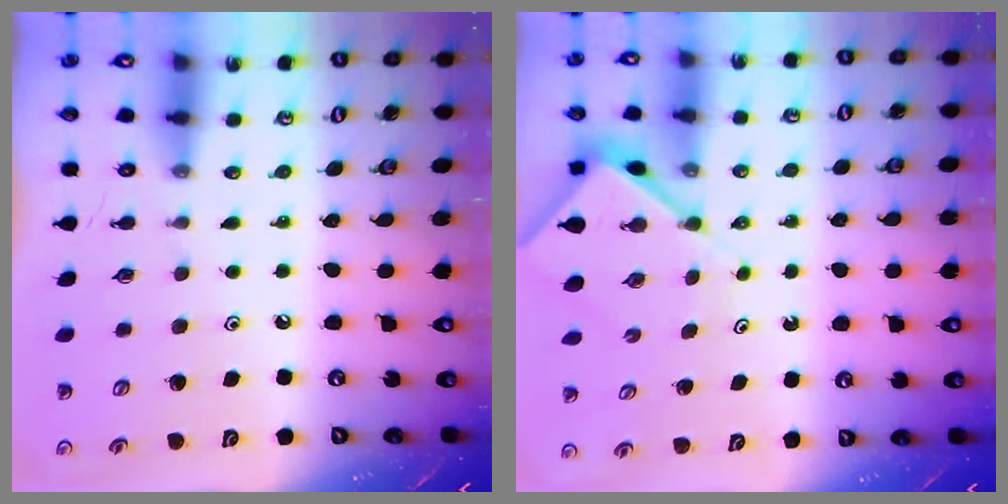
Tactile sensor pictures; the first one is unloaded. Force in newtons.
{"total": 6.4, "press": 6.3, "slide": 0.8}